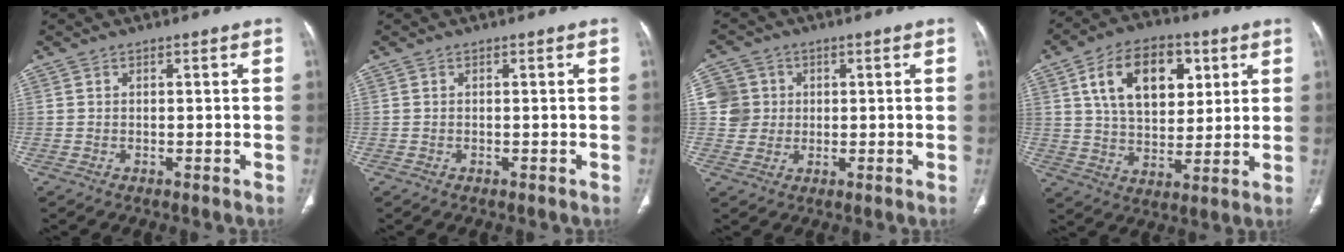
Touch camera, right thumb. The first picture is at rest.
{"total": 2.7, "force": [-1.6, 2.0, 0.8], "torque": [-0.009, 0.013, -0.028]}
{"total": 6.1, "force": [1.0, 5.9, 1.2], "torque": [0.001, 0.005, 0.017]}
{"total": 16.8, "force": [6.0, 10.5, 11.7], "torque": [-0.153, -0.011, 0.104]}